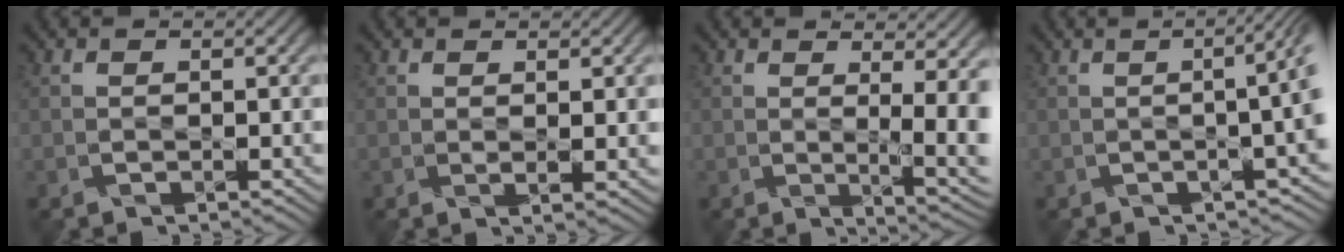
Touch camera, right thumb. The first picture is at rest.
{"total": 2.0, "force": [0.6, 0.6, 1.8], "torque": [-0.038, 0.001, 0.012]}
{"total": 6.3, "force": [0.4, 2.2, 5.8], "torque": [-0.077, 0.000, 0.018]}
{"total": 6.7, "force": [-0.4, 1.5, 6.5], "torque": [-0.066, 0.012, -0.013]}